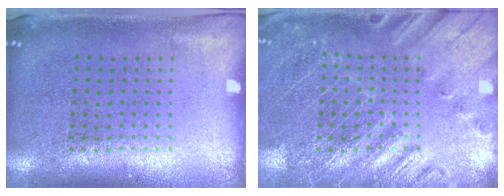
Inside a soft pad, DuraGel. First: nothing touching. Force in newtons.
{"total": 2.3, "press": 2.3, "slide": 0.3}